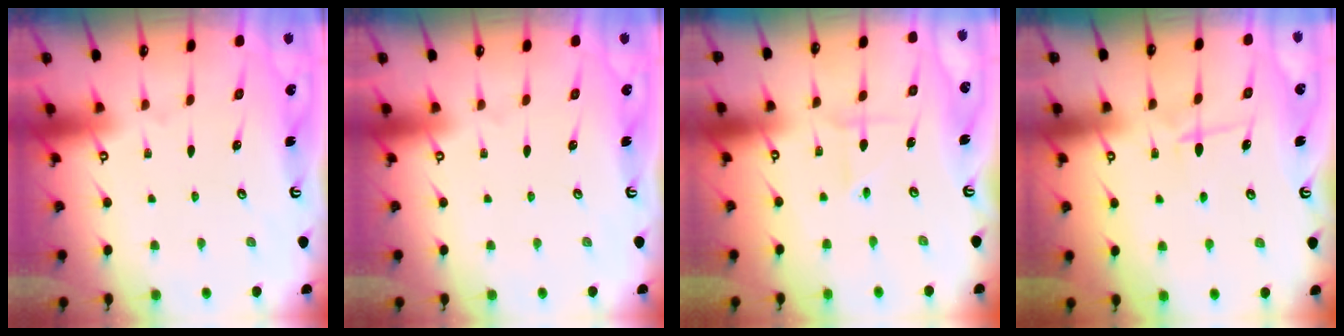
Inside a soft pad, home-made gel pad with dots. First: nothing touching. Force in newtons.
{"total": 0.0}
{"total": 1.6, "press": 1.4, "slide": 0.9}
{"total": 5.6, "press": 5.5, "slide": 0.7}